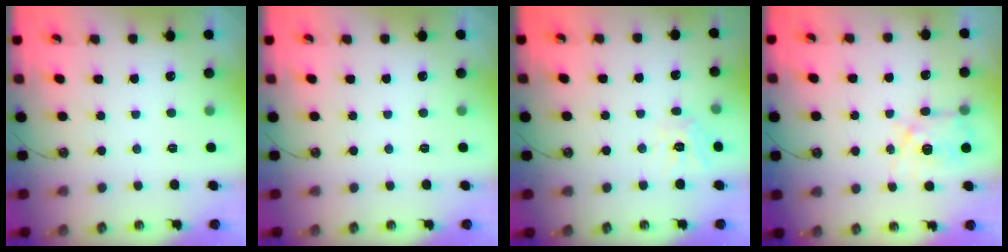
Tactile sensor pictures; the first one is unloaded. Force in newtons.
{"total": 0.0}
{"total": 9.3, "press": 9.3, "slide": 0.5}
{"total": 8.1, "press": 8.1, "slide": 0.9}